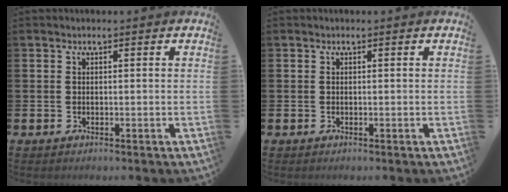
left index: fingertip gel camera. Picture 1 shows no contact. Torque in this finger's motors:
{"motor_torque": [0.00, 0.00, 0.00, 0.00]}